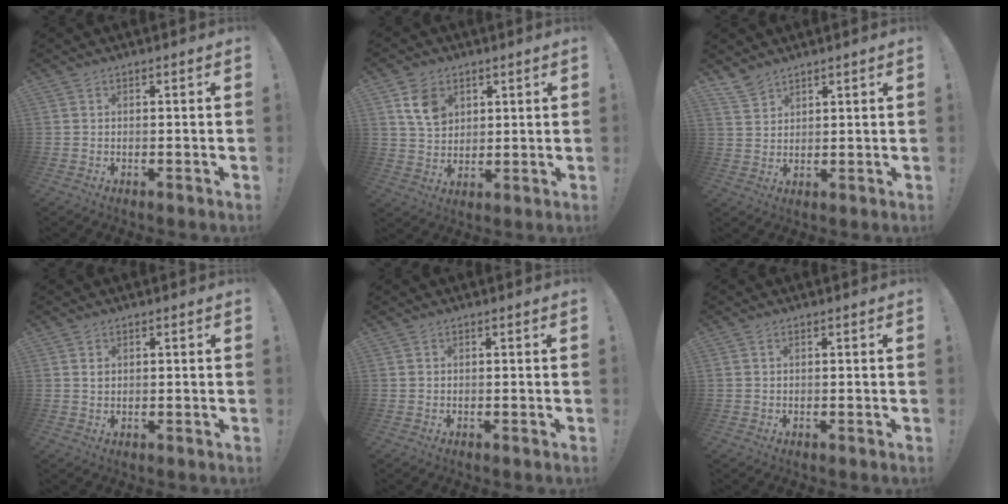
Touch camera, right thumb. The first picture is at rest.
{"total": 9.3, "force": [4.2, 7.1, 4.3], "torque": [-0.056, -0.013, 0.082]}
{"total": 5.3, "force": [4.4, 2.6, 1.3], "torque": [-0.020, -0.030, 0.084]}
{"total": 1.3, "force": [0.6, 1.0, 0.4], "torque": [0.006, -0.003, 0.009]}
{"total": 0.0}
{"total": 0.6, "force": [0.2, 0.4, 0.4], "torque": [-0.013, 0.005, 0.005]}